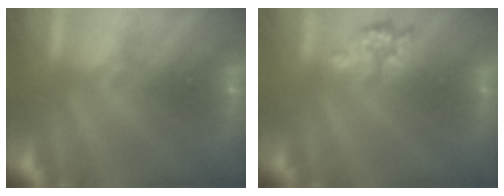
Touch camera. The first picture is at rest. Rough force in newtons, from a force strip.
{"total": 2.4}